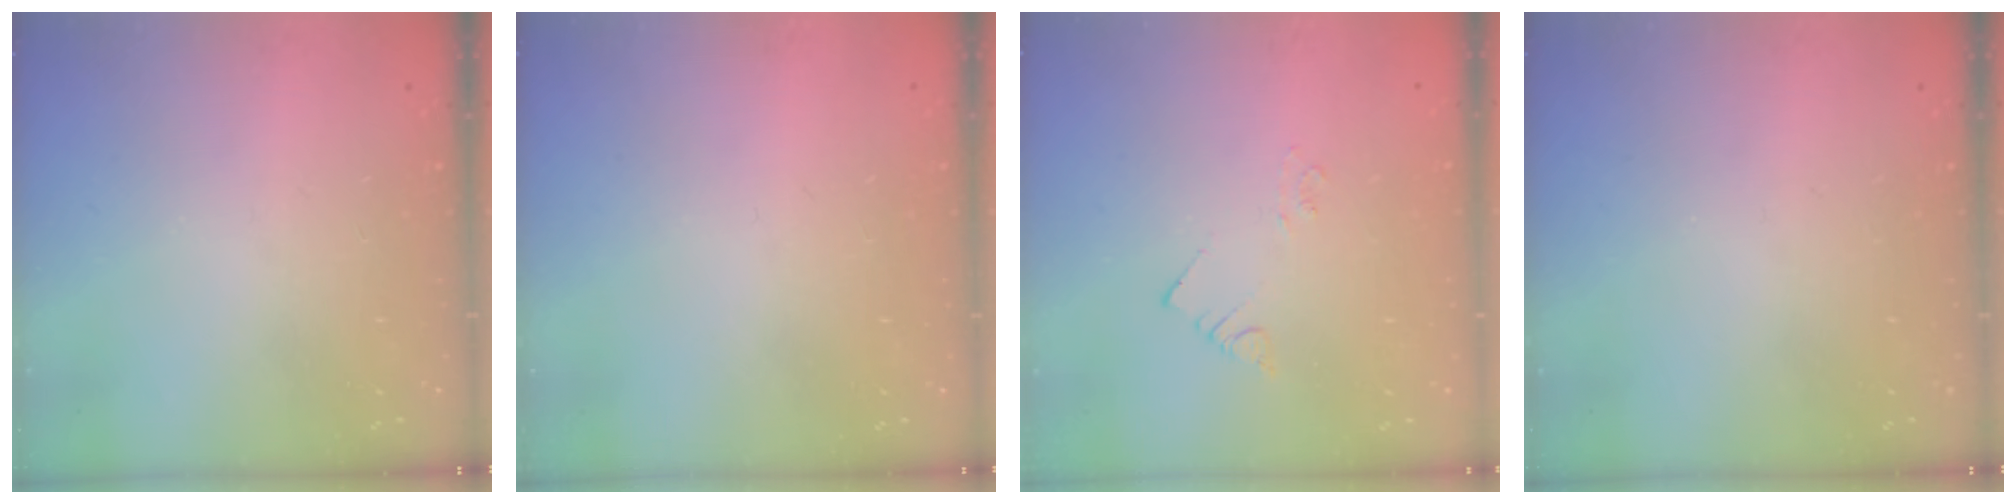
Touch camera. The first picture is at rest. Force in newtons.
{"total": 0.7, "press": 0.6, "slide": 0.1}
{"total": 2.1, "press": 2.1, "slide": 0.3}
{"total": 0.0}